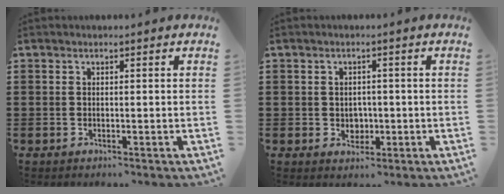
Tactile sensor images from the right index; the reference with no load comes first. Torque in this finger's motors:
{"motor_torque": [-0.31, 0.40, 0.04, 0.00]}